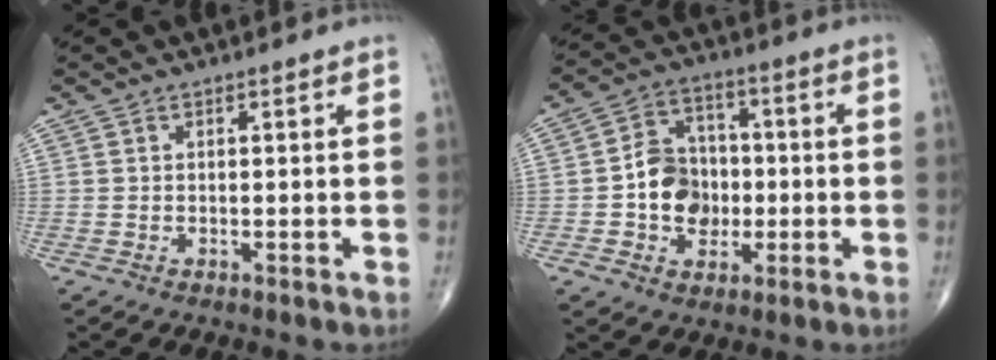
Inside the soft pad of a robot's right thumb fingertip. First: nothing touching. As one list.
[{"total": 10.3, "force": [-1.3, 8.3, 6.0], "torque": [-0.066, 0.024, -0.028]}]